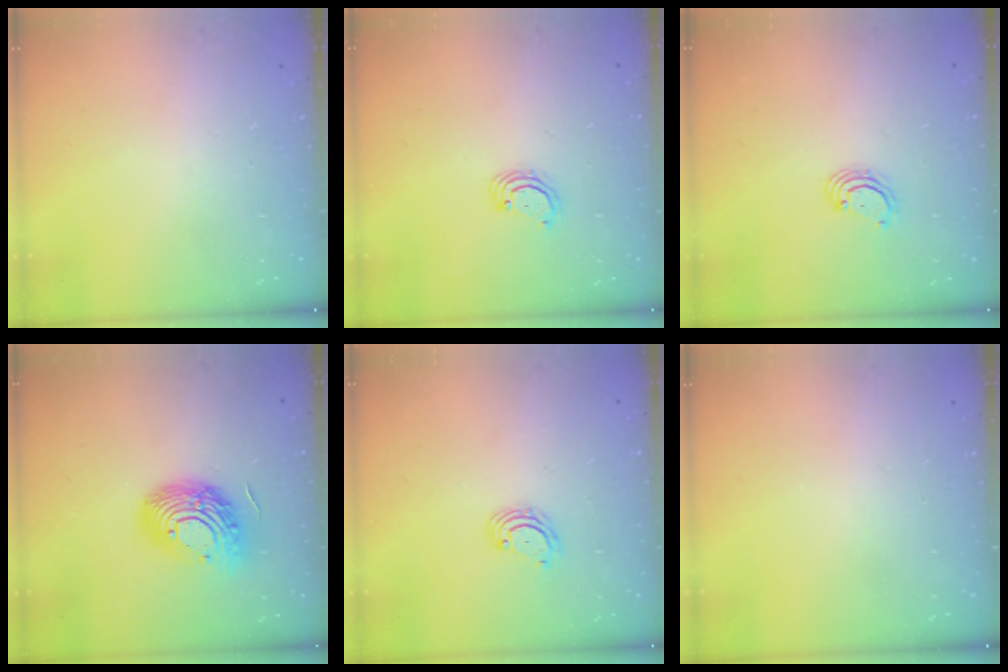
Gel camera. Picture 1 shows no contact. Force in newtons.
{"total": 2.5, "press": 2.5, "slide": 0.2}
{"total": 2.6, "press": 2.6, "slide": 0.3}
{"total": 15.8, "press": 15.8, "slide": 1.1}
{"total": 3.3, "press": 3.3, "slide": 0.4}
{"total": 0.0}